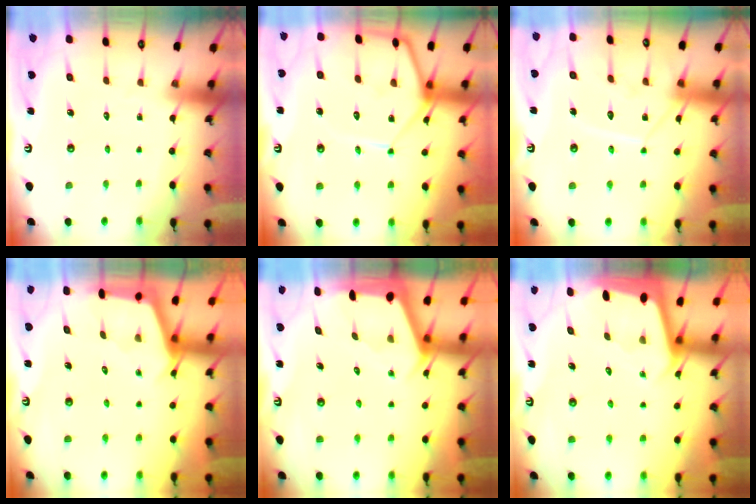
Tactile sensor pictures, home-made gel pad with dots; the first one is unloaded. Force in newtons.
{"total": 13.1, "press": 13.1, "slide": 1.0}
{"total": 11.1, "press": 11.1, "slide": 0.9}
{"total": 2.8, "press": 2.7, "slide": 0.3}
{"total": 2.4, "press": 2.4, "slide": 0.3}
{"total": 1.8, "press": 1.8, "slide": 0.1}